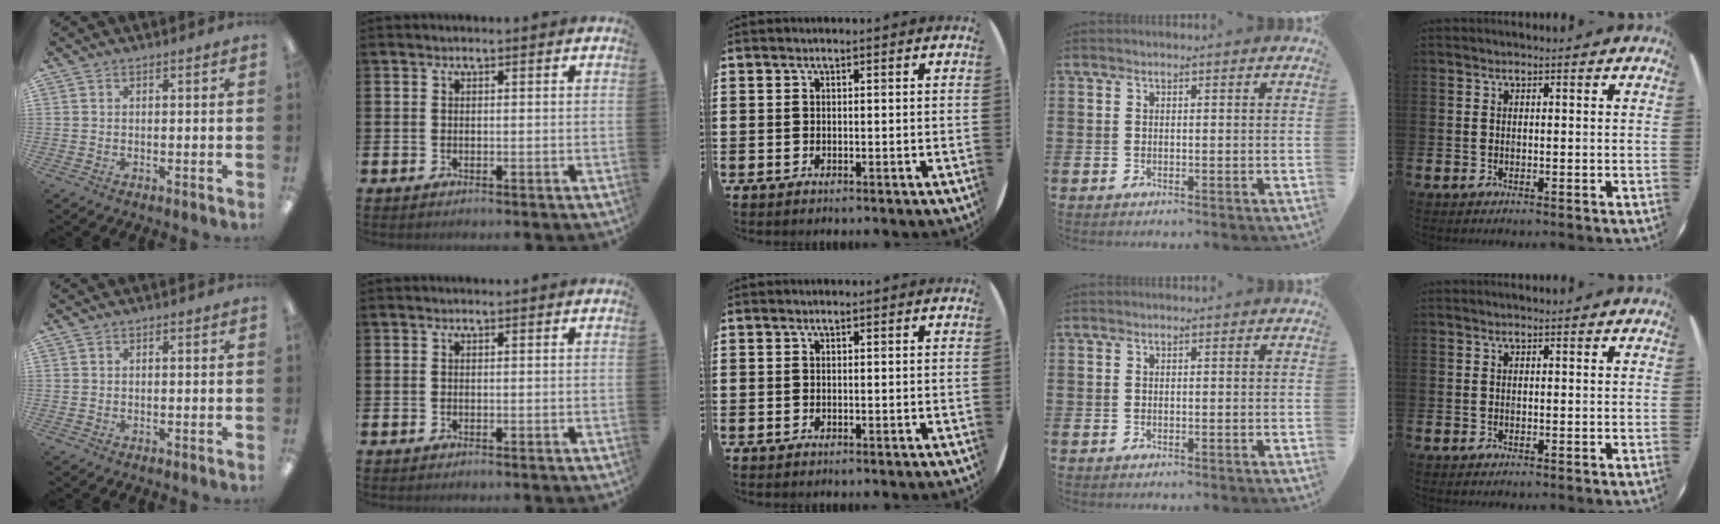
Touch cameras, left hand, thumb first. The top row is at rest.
{}